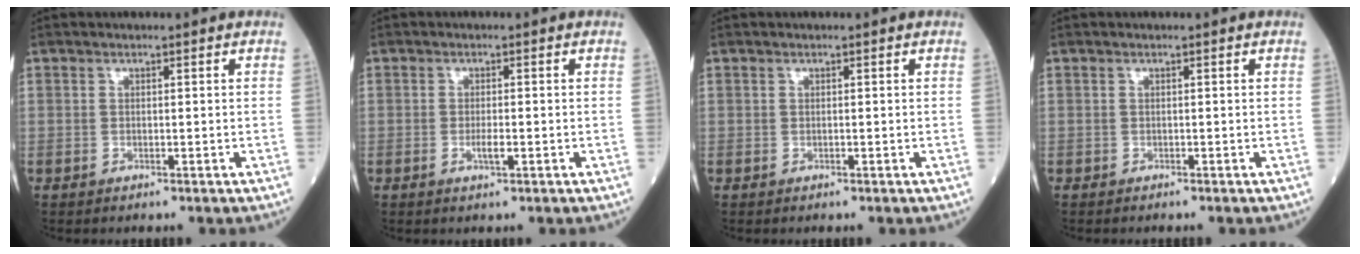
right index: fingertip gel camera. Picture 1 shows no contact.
{"total": 0.8, "force": [-0.2, 0.0, 0.8], "torque": [-0.020, -0.001, -0.001]}
{"total": 0.0}
{"total": 0.0}